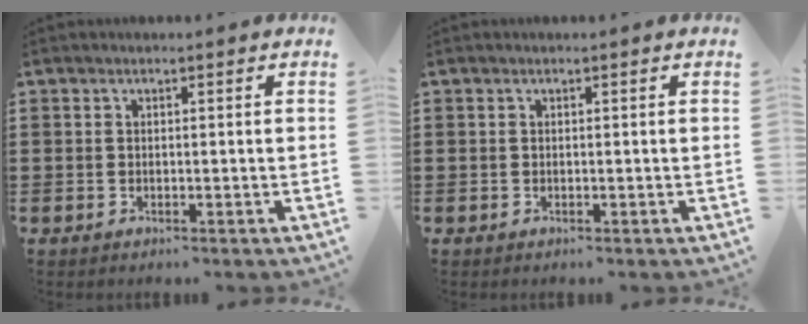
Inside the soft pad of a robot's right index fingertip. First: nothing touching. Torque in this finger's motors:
{"motor_torque": [0.27, 0.23, 0.03, 0.01]}